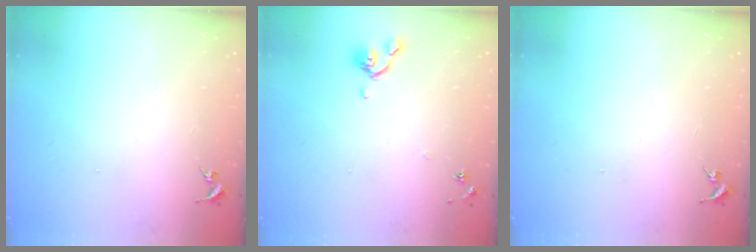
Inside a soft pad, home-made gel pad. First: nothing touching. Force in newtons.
{"total": 5.3, "press": 5.2, "slide": 1.2}
{"total": 0.0}